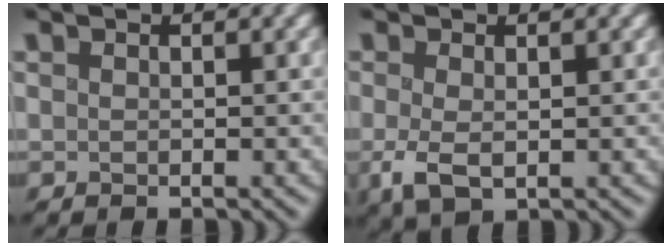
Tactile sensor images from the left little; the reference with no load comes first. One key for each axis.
{"total": 2.6, "fx": -0.4, "fy": 1.4, "fz": 2.2, "tx": -0.044, "ty": 0.000, "tz": -0.008}